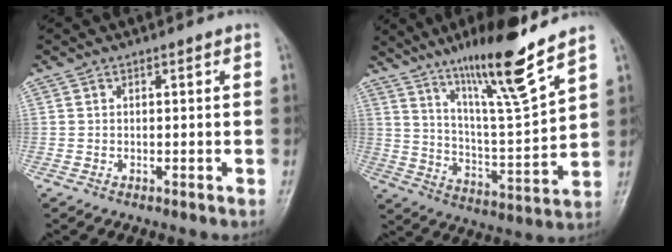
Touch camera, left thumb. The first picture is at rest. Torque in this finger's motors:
{"motor_torque": [0.81, 0.09, 1.54, -1.24, 0.12]}